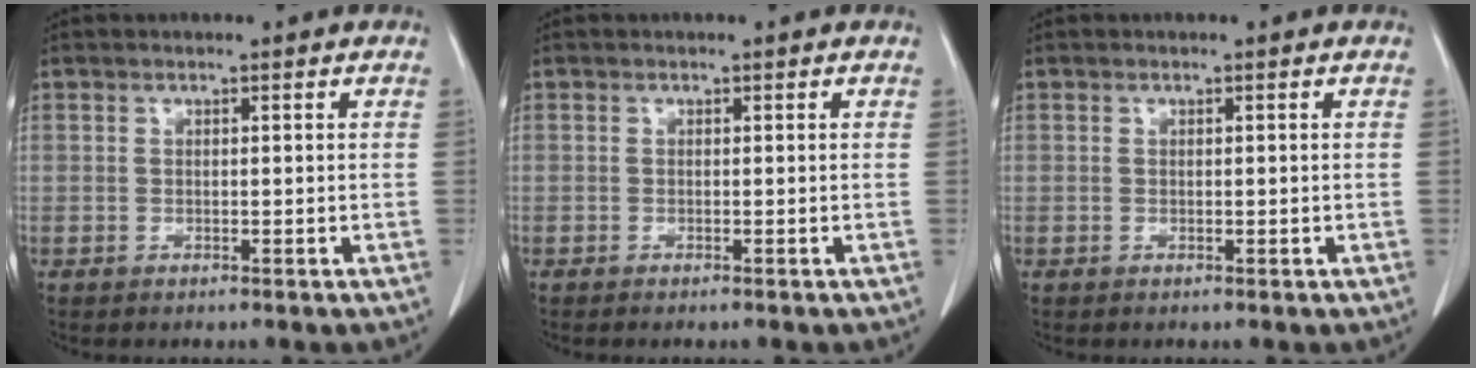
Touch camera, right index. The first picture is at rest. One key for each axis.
{"total": 0.7, "fx": -0.6, "fy": 0.0, "fz": 0.3, "tx": -0.005, "ty": -0.002, "tz": -0.010}
{"total": 0.0}